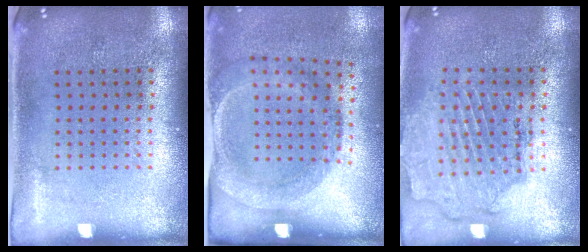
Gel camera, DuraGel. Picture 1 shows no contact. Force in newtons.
{"total": 1.9, "press": 1.2, "slide": 1.5}
{"total": 1.6, "press": 1.6, "slide": 0.4}